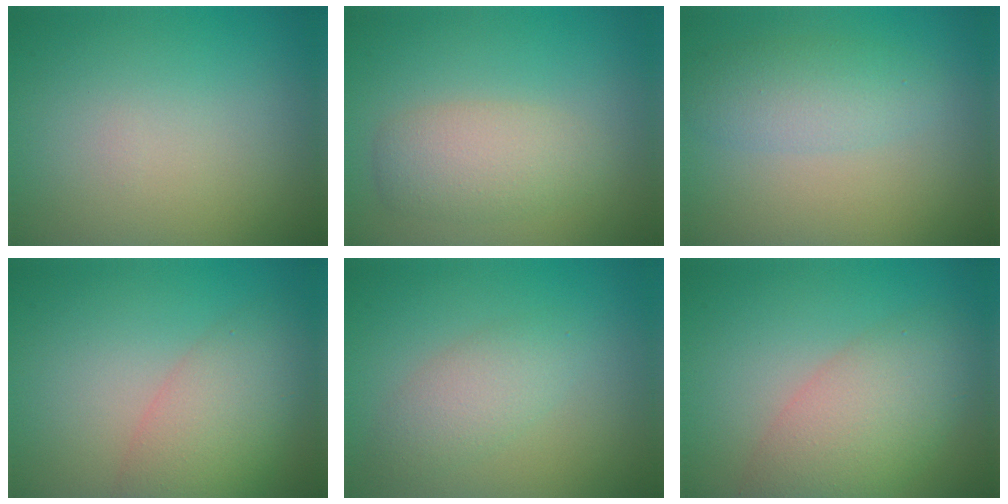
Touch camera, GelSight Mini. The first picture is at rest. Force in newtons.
{"total": 3.4, "press": 3.3, "slide": 0.4}
{"total": 3.1, "press": 3.1, "slide": 0.2}
{"total": 5.8, "press": 5.8, "slide": 0.4}
{"total": 2.7, "press": 2.7, "slide": 0.0}
{"total": 6.2, "press": 6.2, "slide": 0.4}